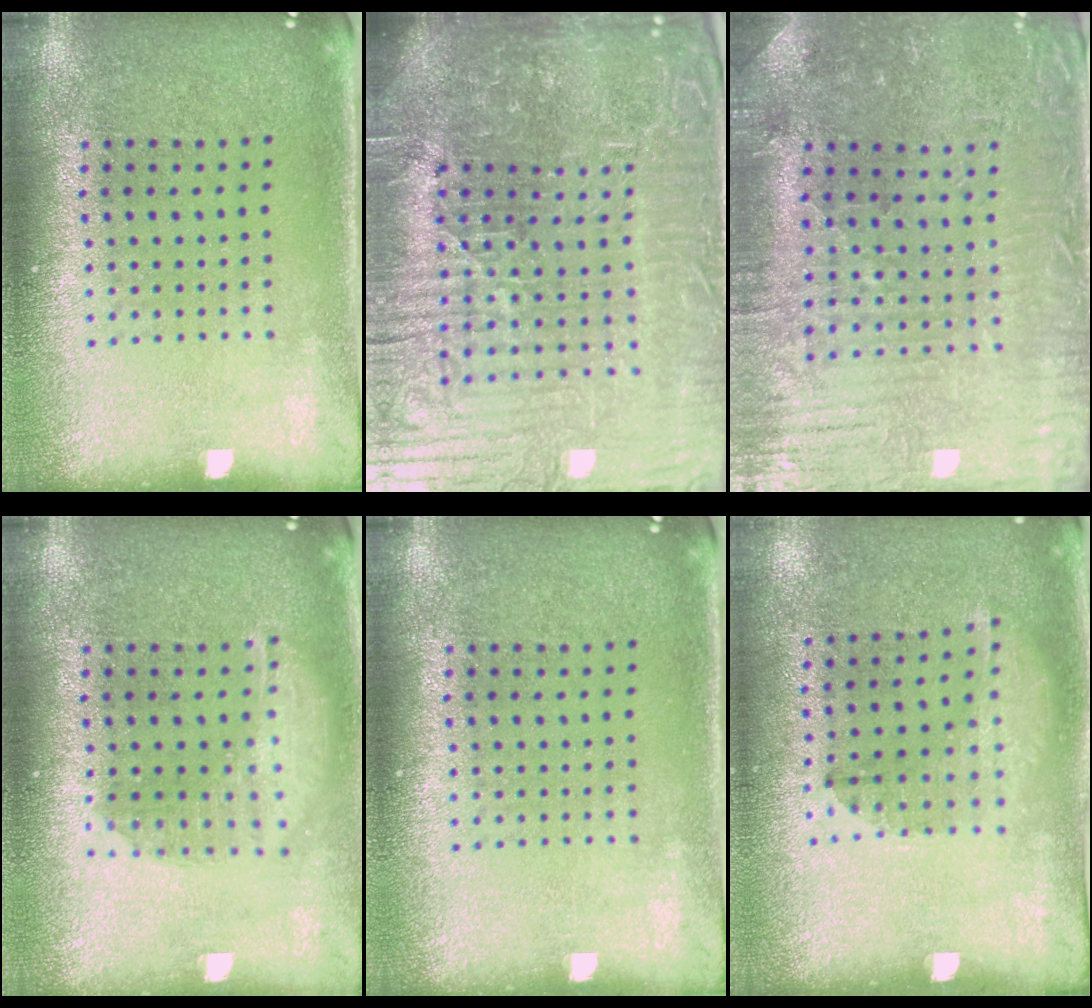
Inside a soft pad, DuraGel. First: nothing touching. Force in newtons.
{"total": 7.8, "press": 6.9, "slide": 3.5}
{"total": 2.0, "press": 1.9, "slide": 0.4}
{"total": 1.5, "press": 1.3, "slide": 0.7}
{"total": 0.0}
{"total": 1.3, "press": 0.9, "slide": 0.9}